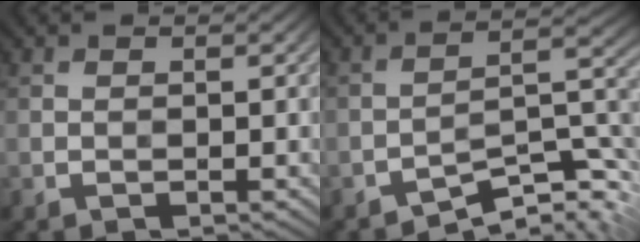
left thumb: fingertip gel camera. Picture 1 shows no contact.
{"total": 7.5, "force": [-5.9, 1.8, 4.3], "torque": [-0.056, 0.007, -0.107]}